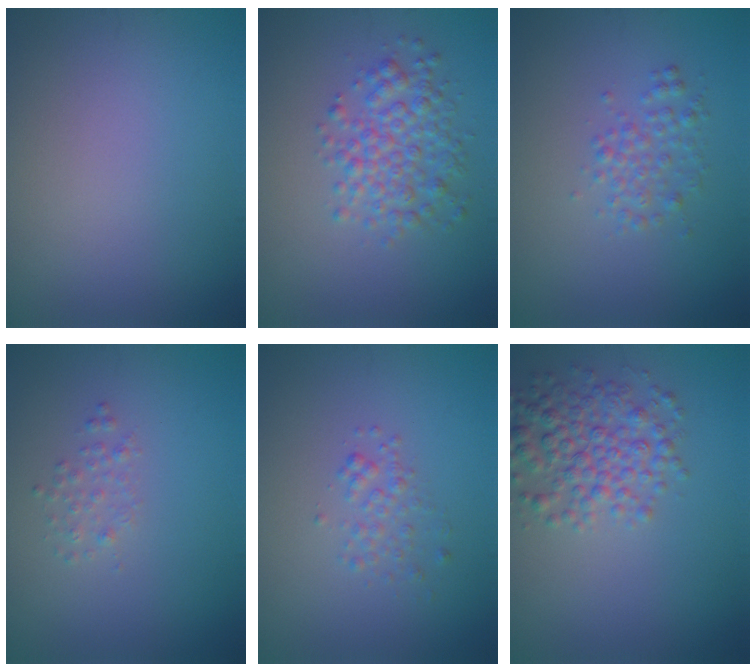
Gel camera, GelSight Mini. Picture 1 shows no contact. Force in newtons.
{"total": 3.7, "press": 3.7, "slide": 0.0}
{"total": 2.0, "press": 2.0, "slide": 0.1}
{"total": 1.0, "press": 1.0, "slide": 0.1}
{"total": 1.5, "press": 1.5, "slide": 0.1}
{"total": 4.5, "press": 4.5, "slide": 0.1}